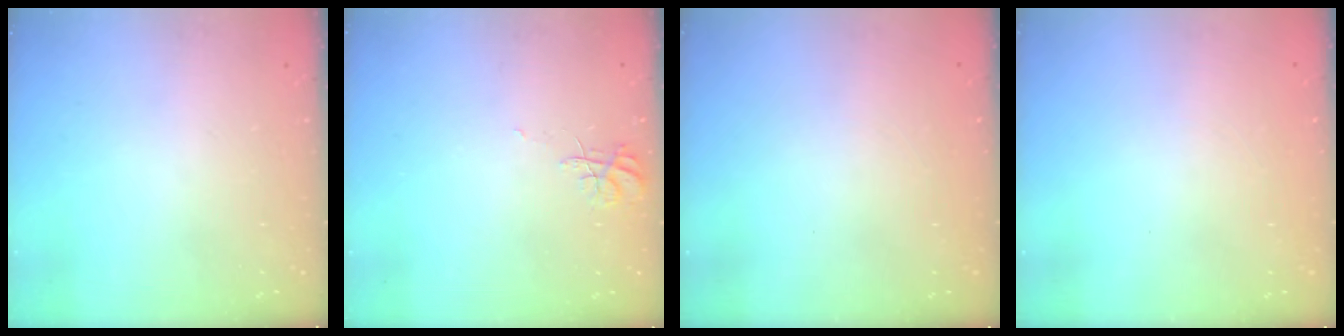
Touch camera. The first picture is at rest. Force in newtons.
{"total": 6.5, "press": 6.5, "slide": 0.4}
{"total": 0.0}
{"total": 0.0}